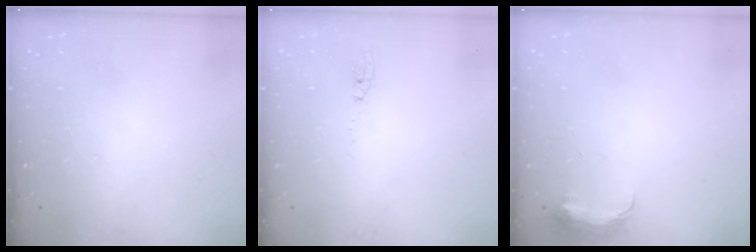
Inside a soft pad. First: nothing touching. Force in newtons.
{"total": 4.1, "press": 4.1, "slide": 0.4}
{"total": 7.0, "press": 6.9, "slide": 0.6}